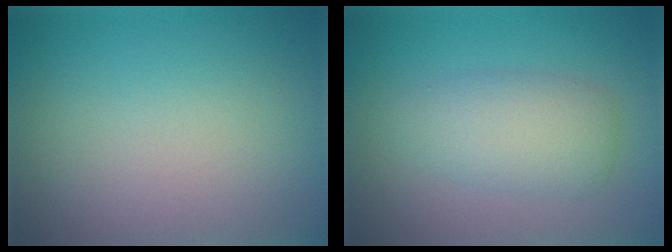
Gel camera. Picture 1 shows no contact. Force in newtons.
{"total": 3.8, "press": 3.8, "slide": 0.1}